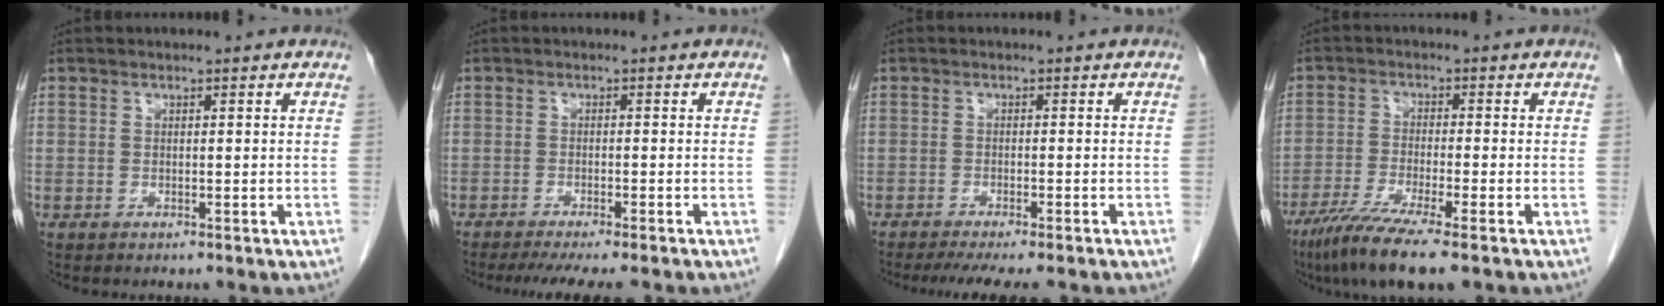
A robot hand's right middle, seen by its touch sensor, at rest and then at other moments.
{"total": 8.6, "force": [-7.3, 0.5, 4.5], "torque": [-0.052, -0.015, -0.103]}
{"total": 8.2, "force": [-6.9, 0.6, 4.4], "torque": [-0.053, -0.013, -0.099]}
{"total": 8.7, "force": [-6.0, -0.1, 6.3], "torque": [-0.114, -0.025, -0.104]}